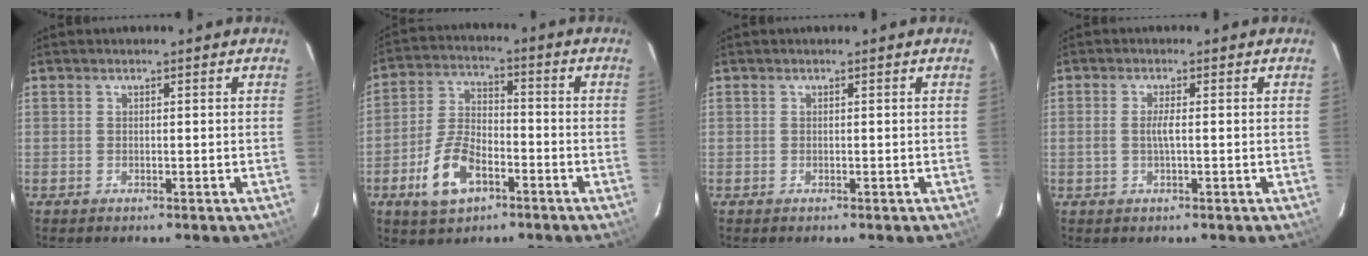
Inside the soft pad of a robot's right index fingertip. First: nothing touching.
{"total": 10.7, "force": [-5.2, 5.5, 7.6], "torque": [-0.163, 0.009, -0.093]}
{"total": 0.0}
{"total": 2.1, "force": [-0.2, 0.0, 2.1], "torque": [-0.041, 0.000, -0.005]}